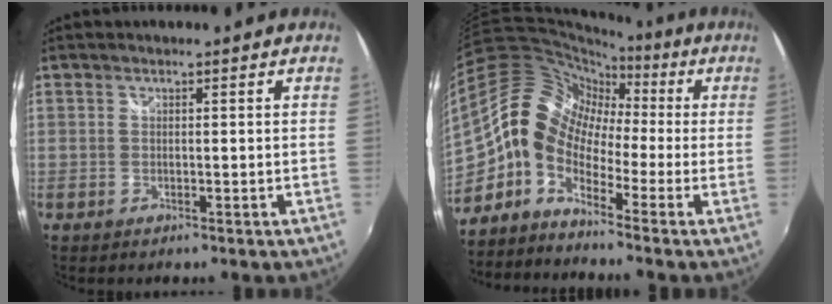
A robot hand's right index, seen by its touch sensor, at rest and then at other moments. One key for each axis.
{"total": 12.3, "fx": -3.0, "fy": 8.7, "fz": 8.1, "tx": -0.132, "ty": 0.025, "tz": -0.088}